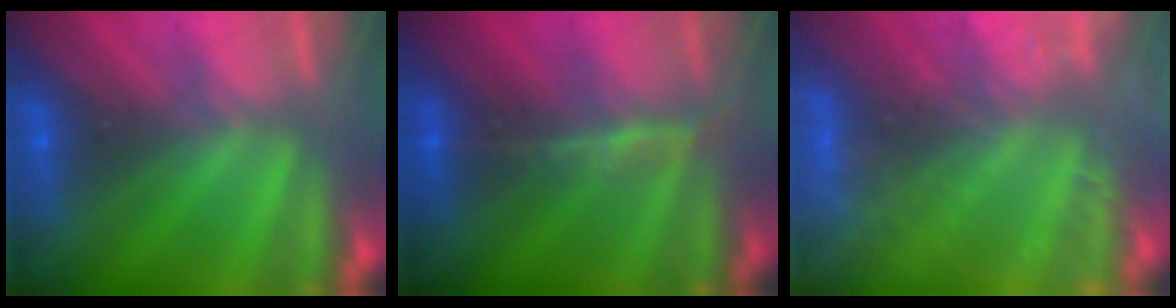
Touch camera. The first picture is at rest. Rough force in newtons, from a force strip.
{"total": 2.4}
{"total": 6.8}